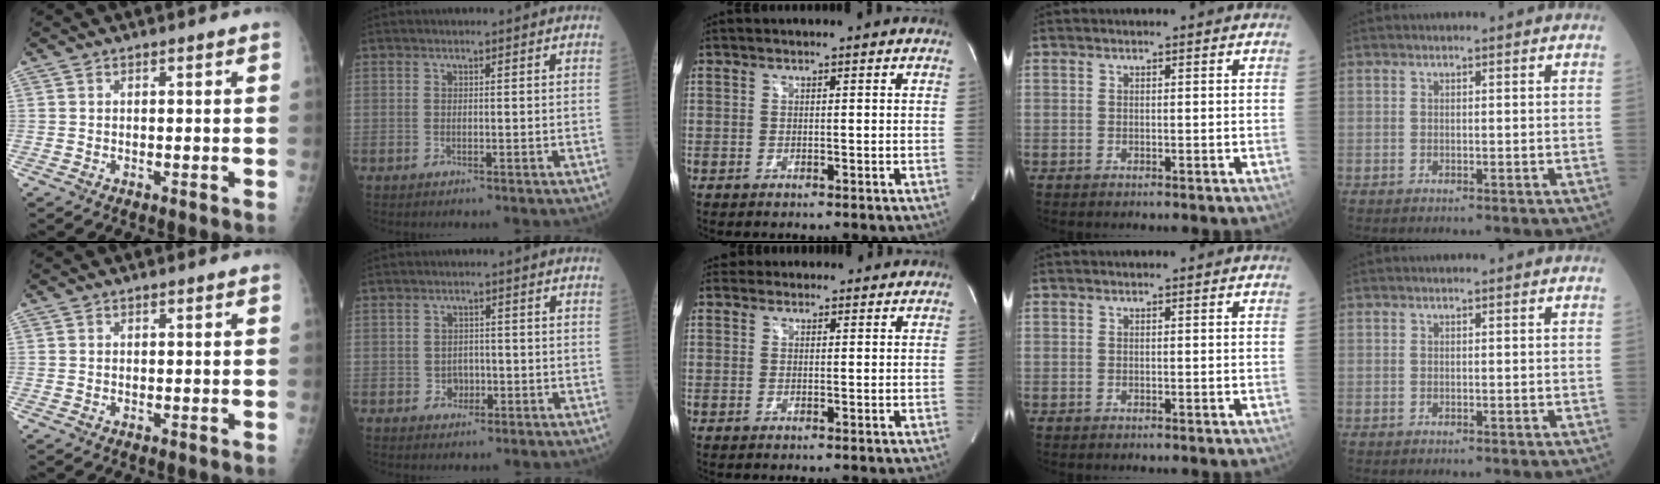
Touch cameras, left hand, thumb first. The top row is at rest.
{"index": {"total": 2.2, "force": [-0.8, 1.8, 0.9], "torque": [-0.007, 0.006, -0.010]}, "middle": {"total": 4.5, "force": [4.0, 2.1, -0.3], "torque": [0.014, 0.025, 0.043]}}